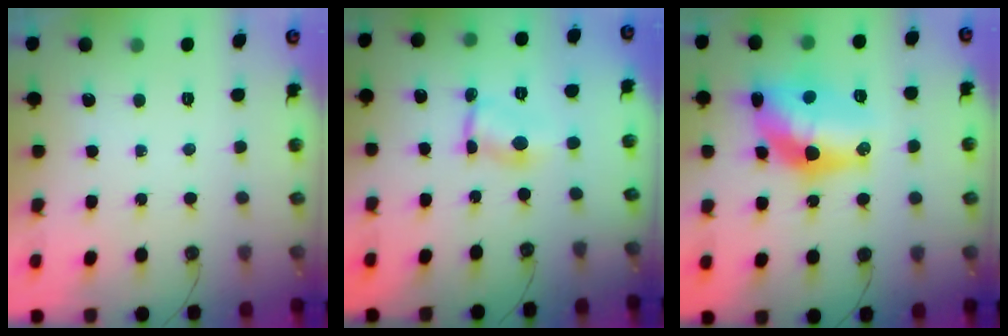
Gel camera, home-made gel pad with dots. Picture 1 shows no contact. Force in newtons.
{"total": 1.6, "press": 1.5, "slide": 0.1}
{"total": 16.9, "press": 16.4, "slide": 4.1}